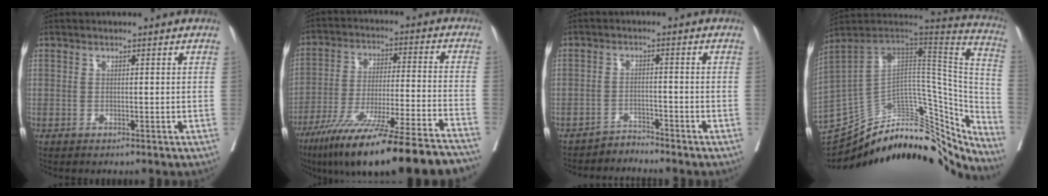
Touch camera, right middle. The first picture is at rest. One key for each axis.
{"total": 25.3, "fx": -20.5, "fy": 0.2, "fz": 14.9, "tx": -0.184, "ty": -0.046, "tz": -0.321}
{"total": 2.4, "fx": -2.3, "fy": -0.2, "fz": -0.8, "tx": 0.021, "ty": -0.010, "tz": -0.039}
{"total": 33.3, "fx": -27.2, "fy": 12.5, "fz": 14.6, "tx": -0.184, "ty": 0.032, "tz": -0.374}